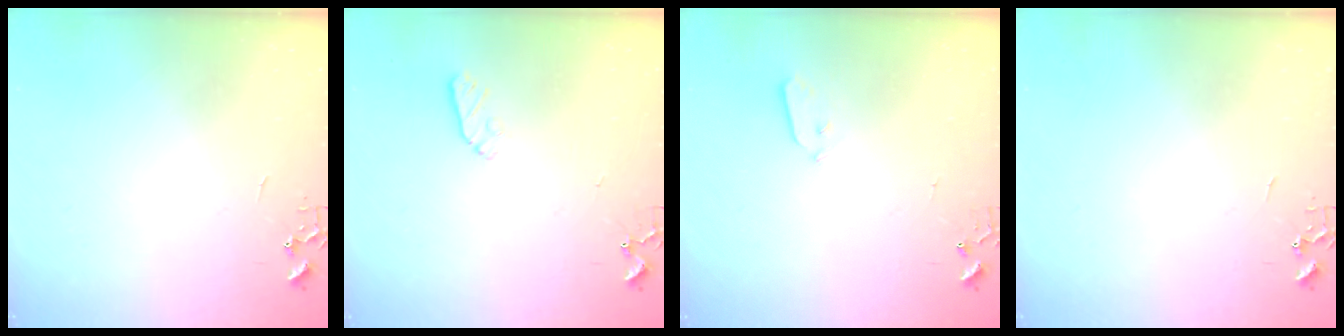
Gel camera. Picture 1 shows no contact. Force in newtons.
{"total": 5.6, "press": 5.5, "slide": 1.0}
{"total": 3.8, "press": 3.8, "slide": 0.1}
{"total": 0.0}